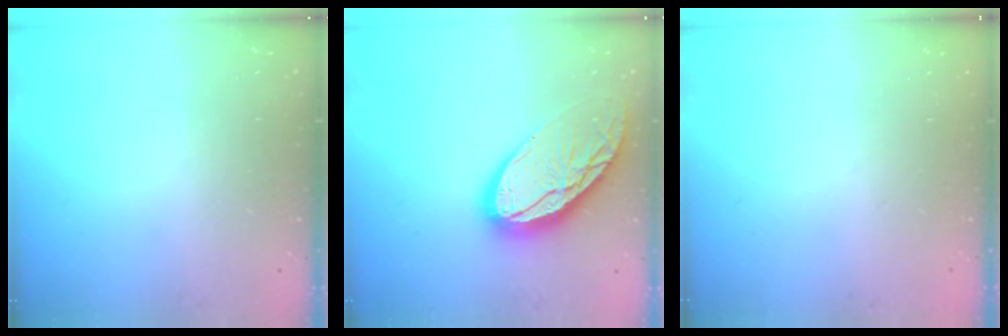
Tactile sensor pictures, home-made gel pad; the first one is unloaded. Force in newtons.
{"total": 18.5, "press": 18.4, "slide": 1.6}
{"total": 0.0}